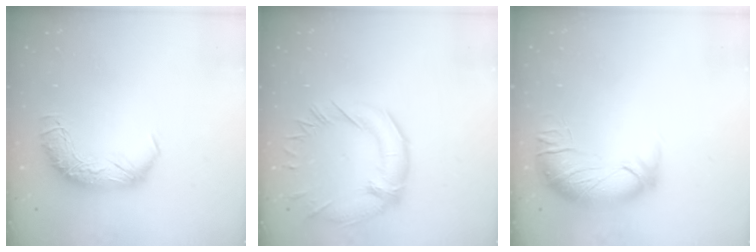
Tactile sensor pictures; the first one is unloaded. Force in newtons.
{"total": 2.0, "press": 1.7, "slide": 1.0}
{"total": 3.0, "press": 1.5, "slide": 2.6}